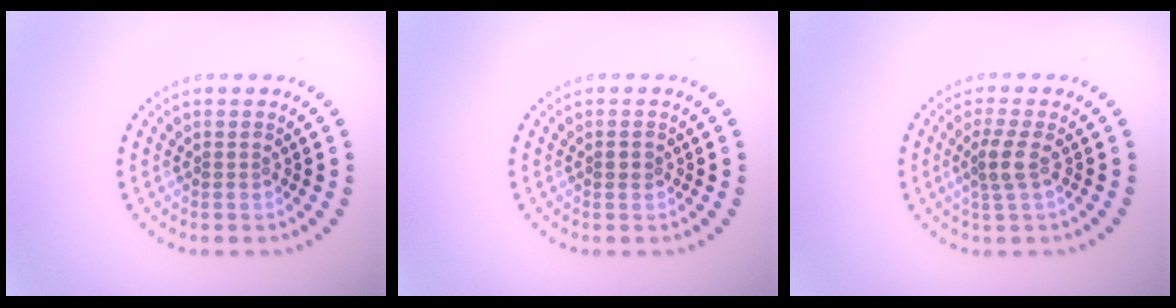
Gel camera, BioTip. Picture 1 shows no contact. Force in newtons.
{"total": 1.0, "press": 0.9, "slide": 0.2}
{"total": 2.1, "press": 1.6, "slide": 1.3}